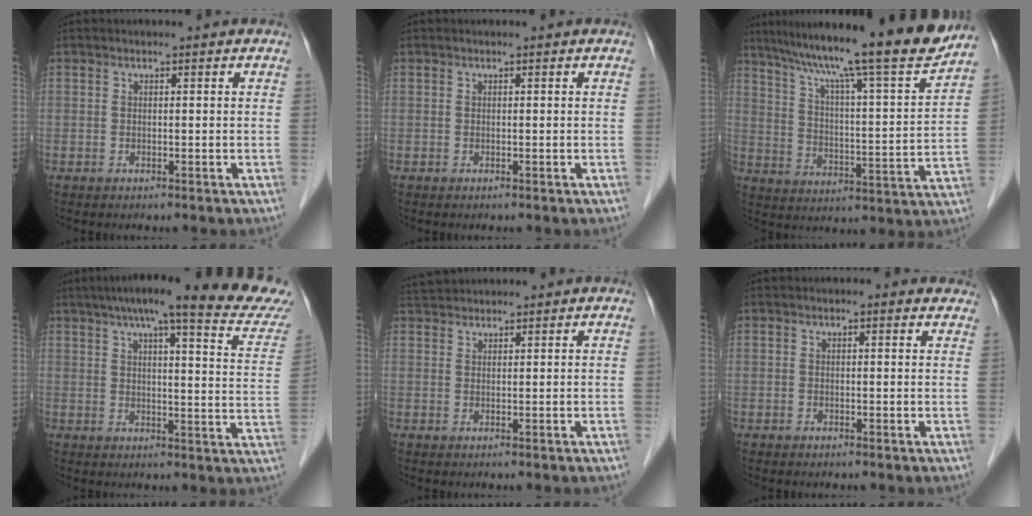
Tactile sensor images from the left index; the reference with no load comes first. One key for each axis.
{"total": 0.0}
{"total": 21.6, "fx": 18.2, "fy": -0.3, "fz": 11.7, "tx": -0.189, "ty": -0.018, "tz": 0.265}
{"total": 22.6, "fx": 19.6, "fy": 0.8, "fz": 11.2, "tx": -0.152, "ty": -0.031, "tz": 0.231}
{"total": 3.6, "fx": 3.6, "fy": 0.4, "fz": 0.6, "tx": -0.017, "ty": 0.030, "tz": 0.070}
{"total": 2.1, "fx": 1.5, "fy": 0.9, "fz": 1.1, "tx": -0.008, "ty": 0.008, "tz": 0.008}